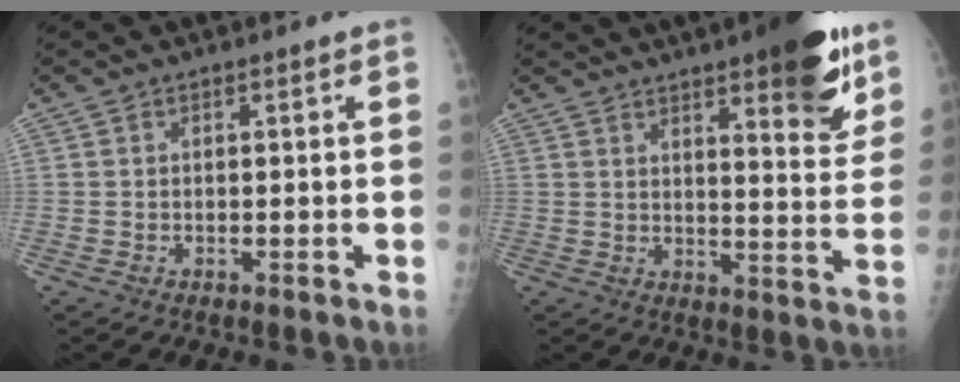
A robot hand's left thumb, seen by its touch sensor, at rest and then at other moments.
{"total": 16.0, "force": [9.7, 4.4, 11.9], "torque": [-0.125, -0.051, 0.134]}